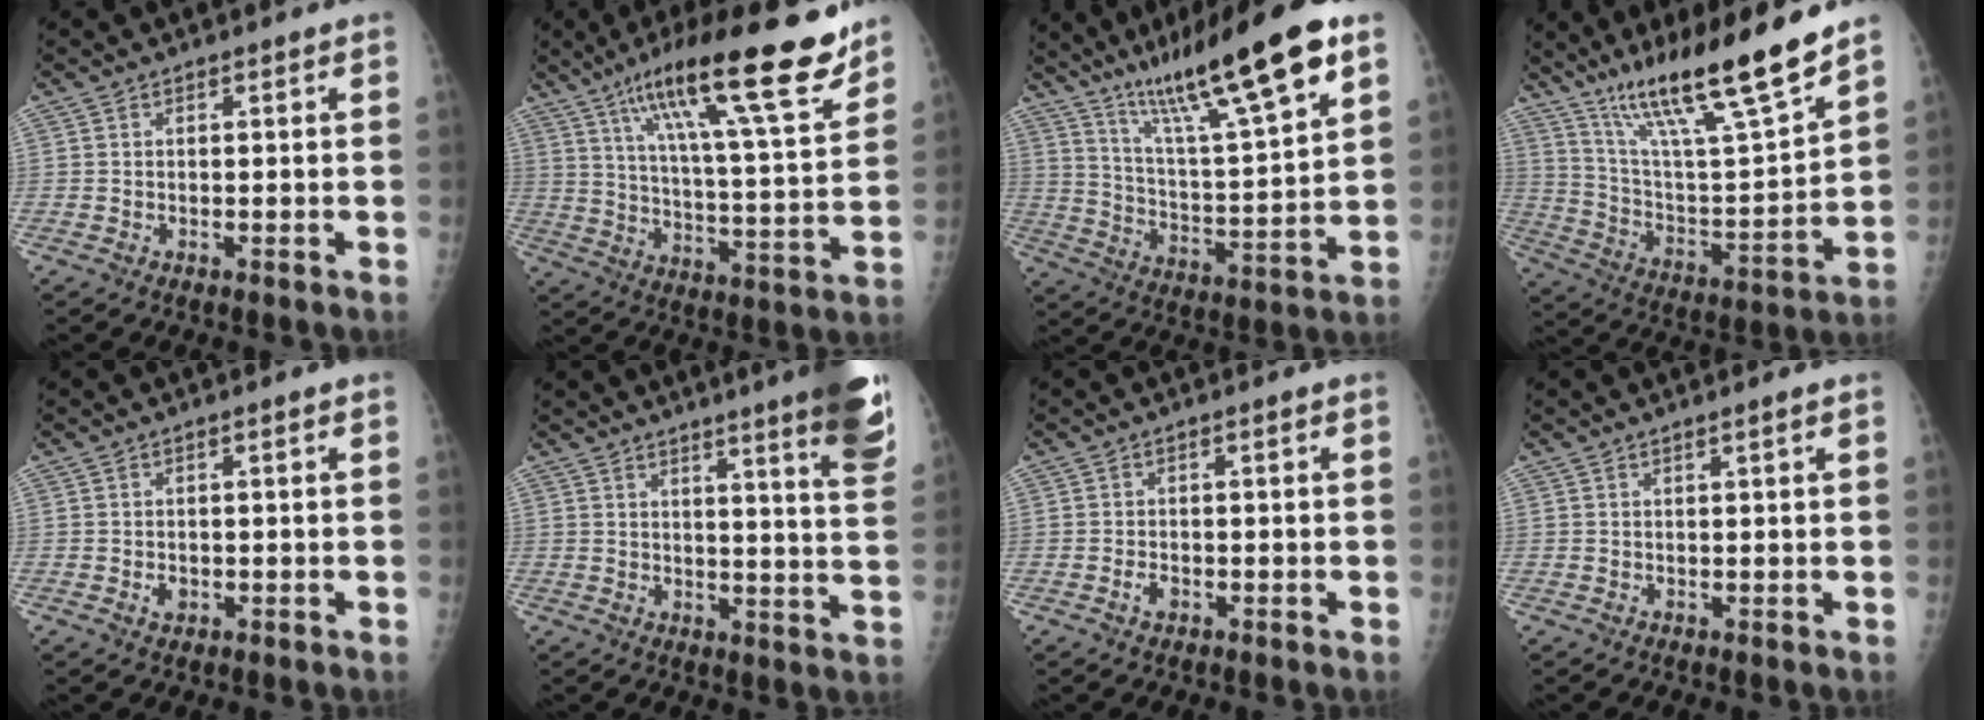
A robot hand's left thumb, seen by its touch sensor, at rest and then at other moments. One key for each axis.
{"total": 23.5, "fx": 15.6, "fy": 3.8, "fz": 17.1, "tx": -0.255, "ty": -0.055, "tz": 0.252}
{"total": 21.7, "fx": 13.7, "fy": 2.7, "fz": 16.7, "tx": -0.261, "ty": -0.048, "tz": 0.230}
{"total": 21.3, "fx": 15.4, "fy": 2.0, "fz": 14.6, "tx": -0.228, "ty": -0.070, "tz": 0.274}
{"total": 1.6, "fx": -0.5, "fy": 1.2, "fz": 1.0, "tx": -0.009, "ty": 0.003, "tz": -0.004}
{"total": 13.7, "fx": 8.8, "fy": 0.8, "fz": 10.5, "tx": -0.118, "ty": -0.049, "tz": 0.100}
{"total": 1.6, "fx": -0.8, "fy": 1.0, "fz": 1.0, "tx": -0.018, "ty": 0.006, "tz": -0.013}
{"total": 0.7, "fx": 0.4, "fy": -0.1, "fz": 0.6, "tx": -0.013, "ty": -0.002, "tz": 0.009}